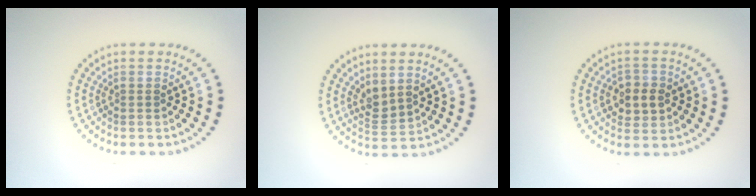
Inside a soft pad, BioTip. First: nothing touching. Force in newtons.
{"total": 1.9, "press": 1.6, "slide": 1.1}
{"total": 2.6, "press": 2.6, "slide": 0.4}